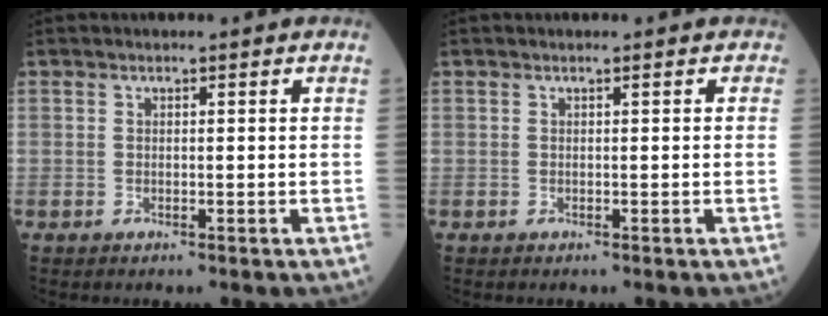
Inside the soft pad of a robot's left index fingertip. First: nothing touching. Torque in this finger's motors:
{"motor_torque": [0.84, -0.13, 0.06, -0.01]}